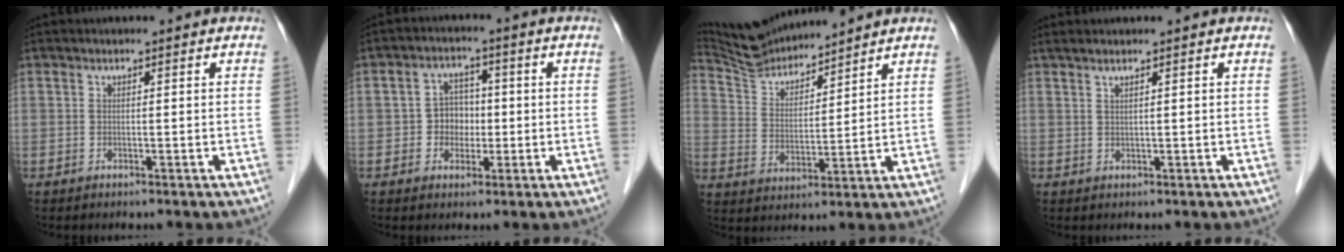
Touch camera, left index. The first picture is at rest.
{"total": 4.5, "force": [-0.6, 3.8, 2.4], "torque": [-0.041, 0.014, -0.011]}
{"total": 9.3, "force": [9.1, 0.7, 1.7], "torque": [-0.050, 0.018, 0.184]}
{"total": 1.3, "force": [0.8, -0.1, 0.9], "torque": [-0.026, 0.009, 0.020]}